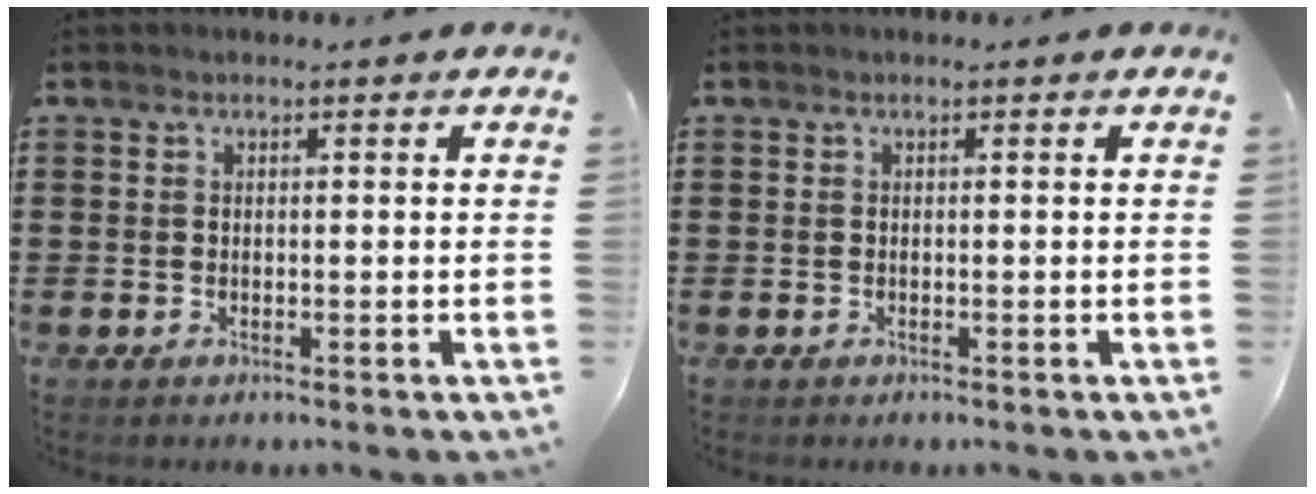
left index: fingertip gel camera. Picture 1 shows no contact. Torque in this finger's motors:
{"motor_torque": [0.00, 0.00, 0.00, 0.00]}